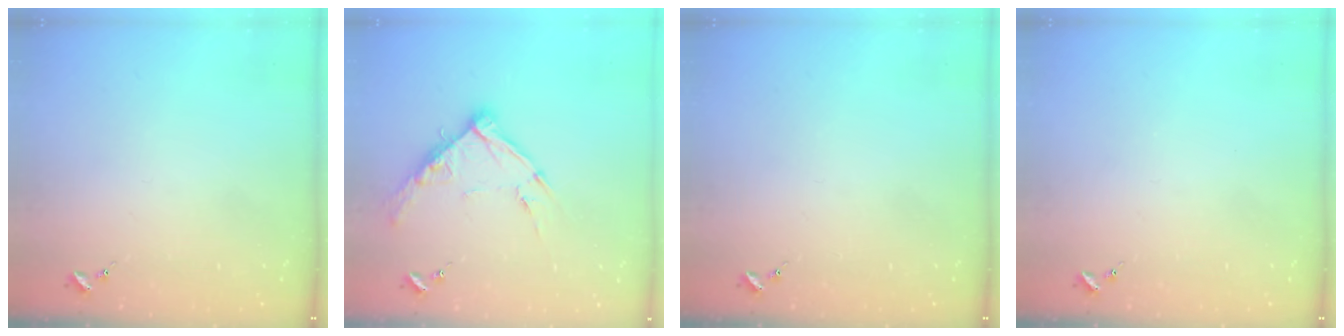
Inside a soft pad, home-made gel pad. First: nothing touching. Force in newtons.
{"total": 12.4, "press": 12.3, "slide": 1.0}
{"total": 0.0}
{"total": 0.0}